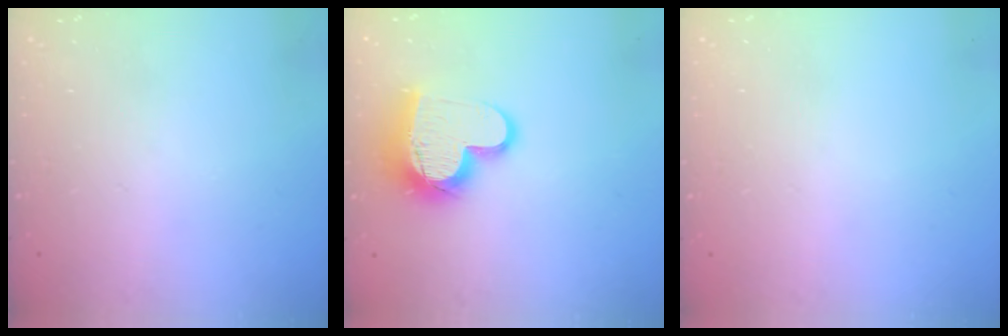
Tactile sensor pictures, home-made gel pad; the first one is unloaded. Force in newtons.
{"total": 15.8, "press": 15.8, "slide": 1.2}
{"total": 0.8, "press": 0.8, "slide": 0.1}